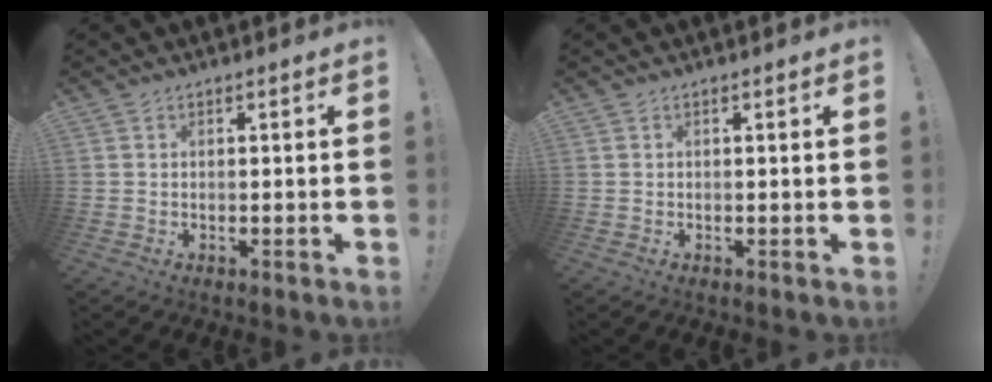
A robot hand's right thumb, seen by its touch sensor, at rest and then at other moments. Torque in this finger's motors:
{"motor_torque": [0.07, 0.73, 0.51, 0.40, 0.24]}